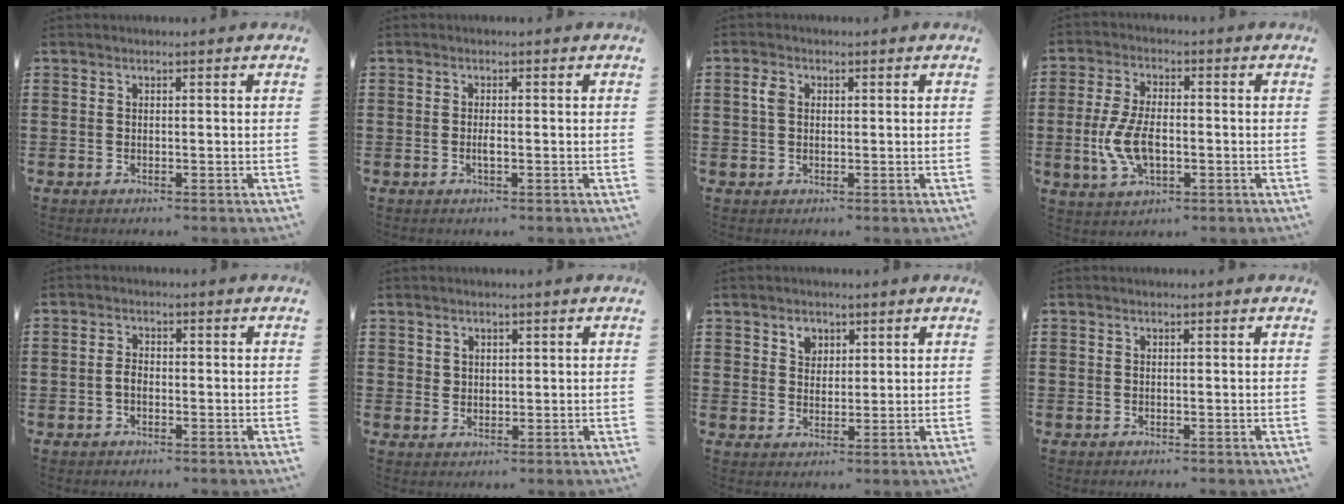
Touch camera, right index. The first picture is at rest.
{"total": 1.2, "force": [-0.3, 0.3, 1.1], "torque": [-0.030, -0.003, -0.008]}
{"total": 2.2, "force": [0.5, 1.4, 1.5], "torque": [-0.034, 0.008, 0.008]}
{"total": 7.4, "force": [-1.4, 3.6, 6.4], "torque": [-0.144, -0.003, -0.029]}
{"total": 1.8, "force": [-0.7, 1.0, 1.4], "torque": [-0.035, -0.001, -0.015]}
{"total": 1.6, "force": [1.2, 1.0, 0.2], "torque": [-0.005, 0.005, 0.023]}
{"total": 2.7, "force": [1.6, 2.0, 0.8], "torque": [-0.017, 0.003, 0.028]}
{"total": 0.0}